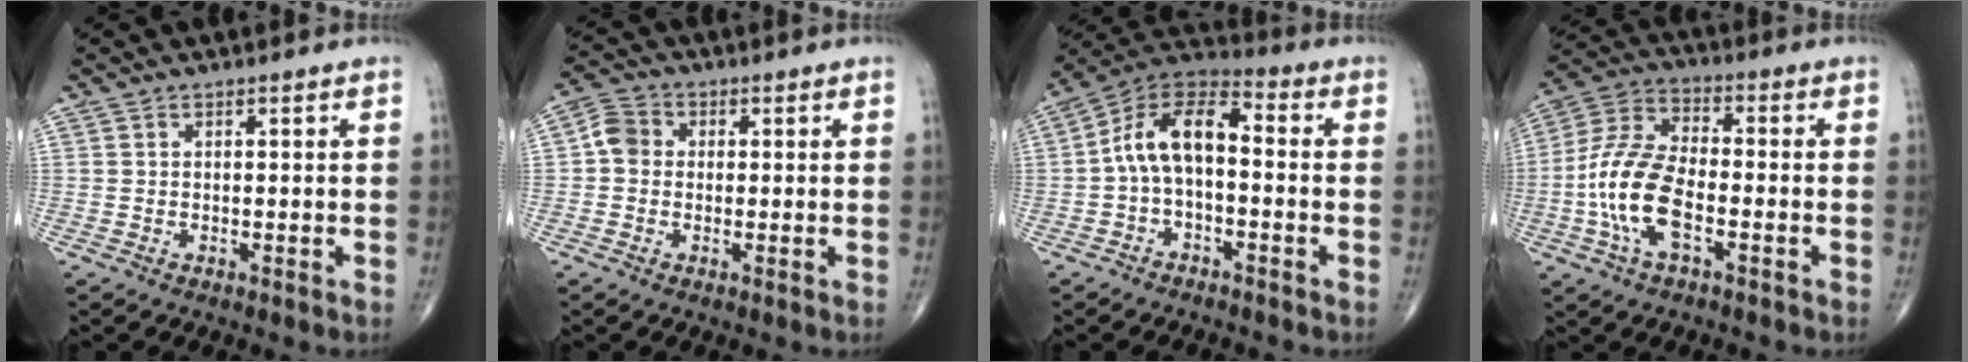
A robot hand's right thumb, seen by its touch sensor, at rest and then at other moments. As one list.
[{"total": 4.5, "force": [0.0, 3.9, 2.2], "torque": [-0.030, 0.012, -0.010]}, {"total": 10.9, "force": [-0.8, 5.9, 9.1], "torque": [-0.157, 0.046, -0.028]}, {"total": 13.6, "force": [-3.7, 6.6, 11.3], "torque": [-0.238, 0.029, -0.076]}]